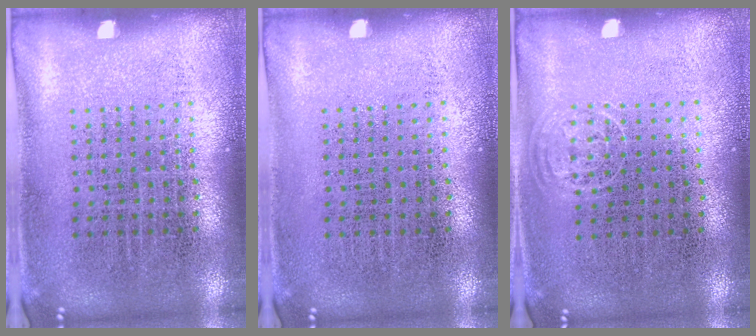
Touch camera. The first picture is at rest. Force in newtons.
{"total": 0.0}
{"total": 0.8, "press": 0.6, "slide": 0.5}